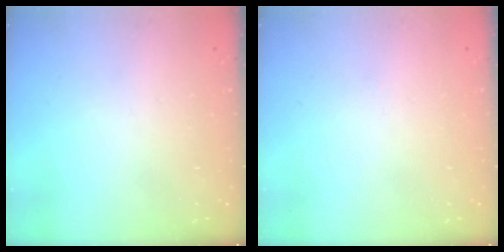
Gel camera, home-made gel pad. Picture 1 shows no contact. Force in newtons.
{"total": 0.0}